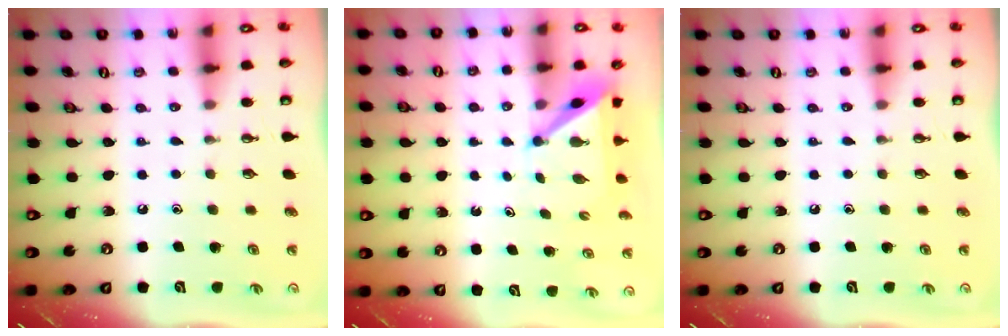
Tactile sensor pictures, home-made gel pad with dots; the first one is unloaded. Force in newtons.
{"total": 4.4, "press": 4.4, "slide": 0.4}
{"total": 0.0}